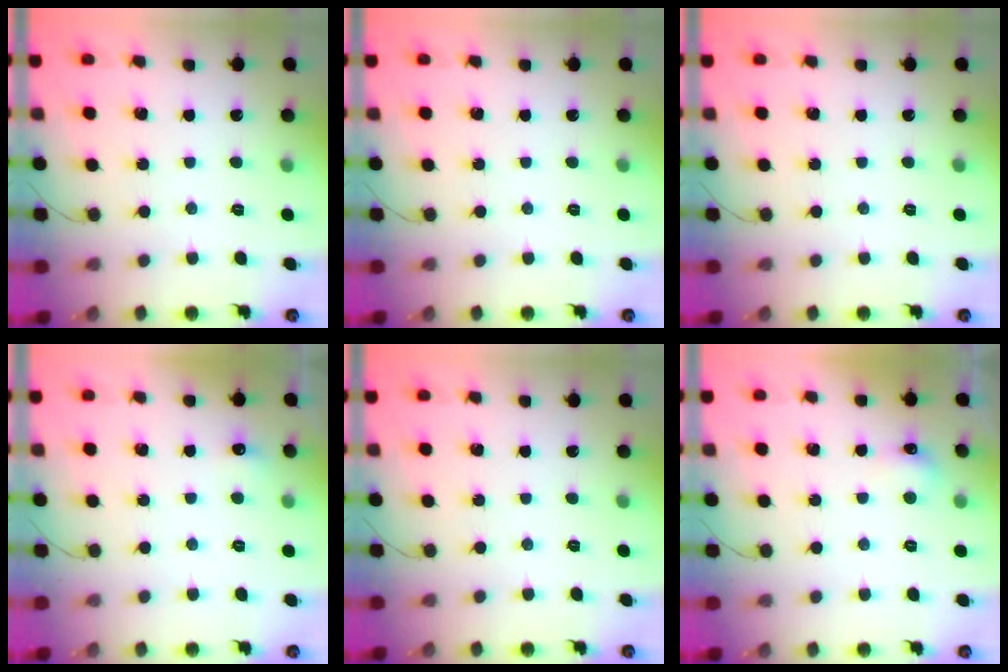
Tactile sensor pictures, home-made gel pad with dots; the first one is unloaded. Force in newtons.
{"total": 0.0}
{"total": 0.0}
{"total": 3.6, "press": 3.5, "slide": 0.9}
{"total": 0.0}
{"total": 5.4, "press": 5.2, "slide": 1.7}